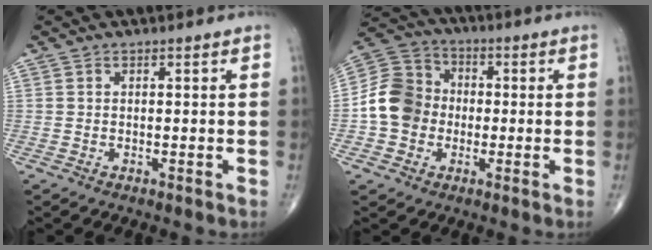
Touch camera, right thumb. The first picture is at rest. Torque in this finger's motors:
{"motor_torque": [-0.22, 0.46, 0.66, -0.51, 0.08]}